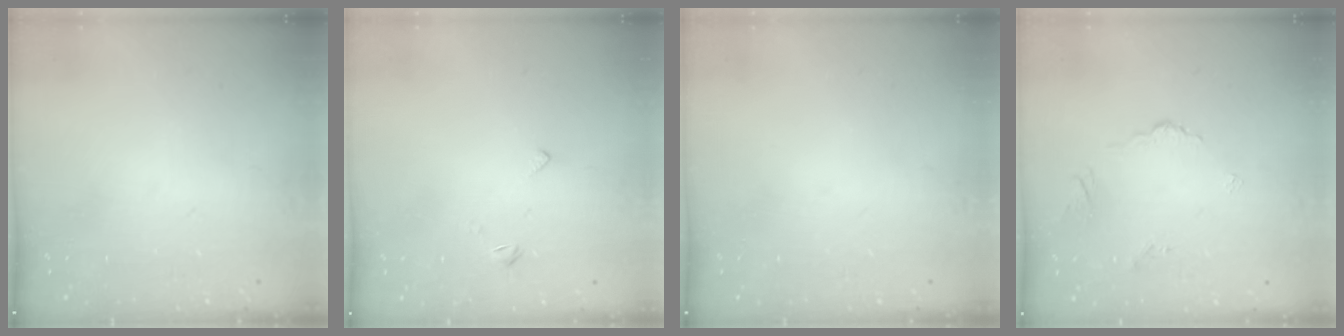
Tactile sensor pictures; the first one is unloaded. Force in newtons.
{"total": 2.7, "press": 2.7, "slide": 0.5}
{"total": 0.0}
{"total": 3.1, "press": 3.0, "slide": 0.6}